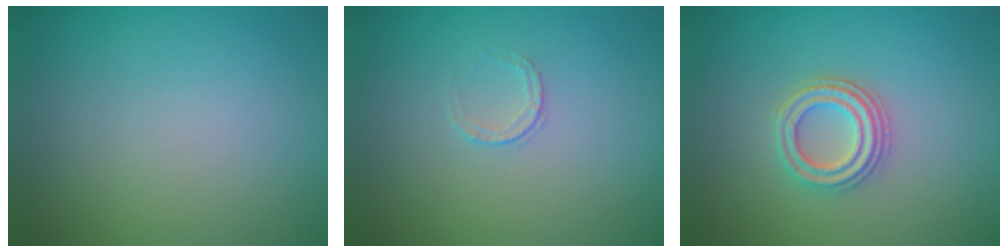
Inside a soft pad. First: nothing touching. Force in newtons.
{"total": 0.7, "press": 0.5, "slide": 0.5}
{"total": 3.2, "press": 2.8, "slide": 1.6}